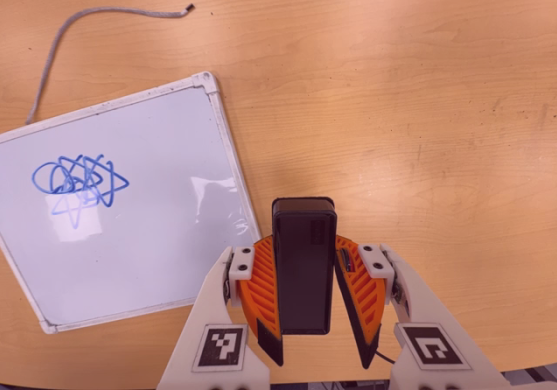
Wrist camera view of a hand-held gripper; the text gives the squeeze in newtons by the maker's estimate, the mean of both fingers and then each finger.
{"total": 6.1, "left": 5.3, "right": 7.0}